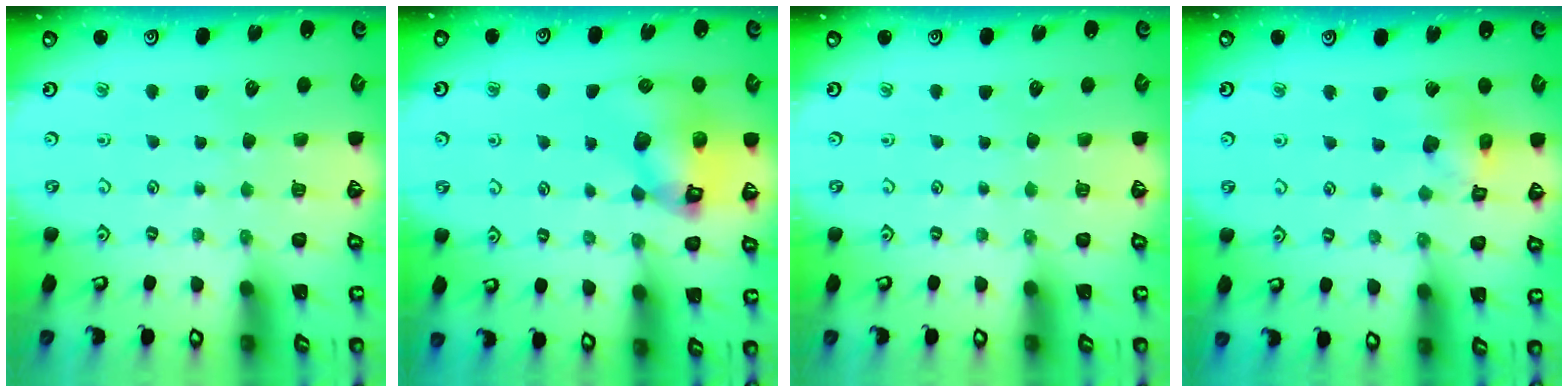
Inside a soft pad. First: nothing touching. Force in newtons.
{"total": 13.3, "press": 13.2, "slide": 1.6}
{"total": 0.0}
{"total": 12.9, "press": 12.8, "slide": 1.8}